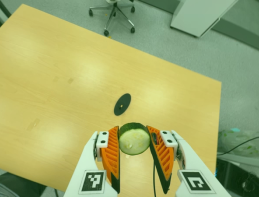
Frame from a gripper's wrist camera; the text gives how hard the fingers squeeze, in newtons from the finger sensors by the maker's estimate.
{"total": 11.4, "left": 11.0, "right": 11.9}